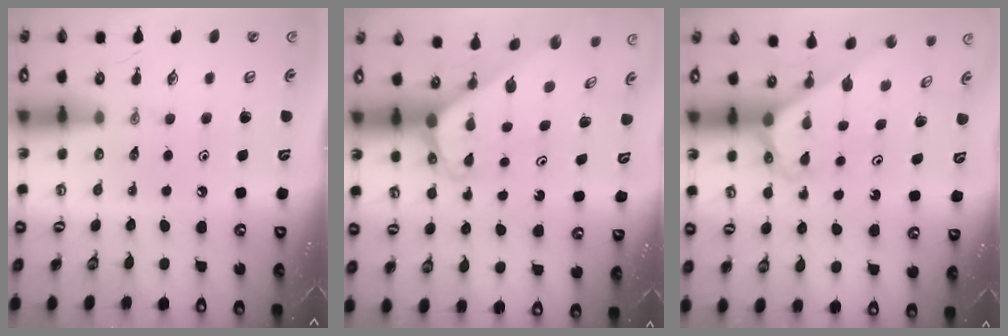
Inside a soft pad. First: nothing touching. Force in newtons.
{"total": 2.2, "press": 2.2, "slide": 0.1}
{"total": 2.8, "press": 2.8, "slide": 0.2}